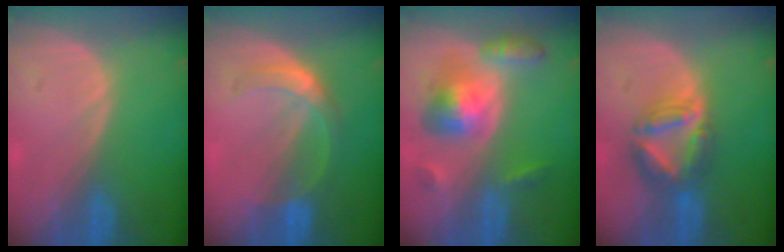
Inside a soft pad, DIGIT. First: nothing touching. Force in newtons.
{"total": 5.7, "press": 5.1, "slide": 2.7}
{"total": 7.3, "press": 7.3, "slide": 0.5}
{"total": 7.3, "press": 6.4, "slide": 3.5}